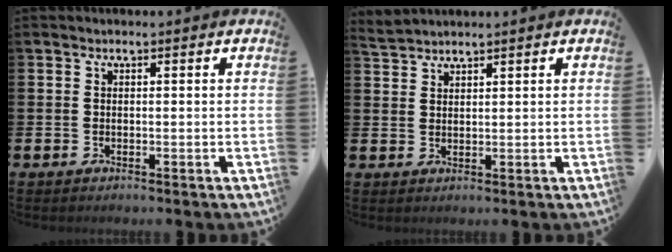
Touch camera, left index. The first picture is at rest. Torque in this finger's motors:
{"motor_torque": [0.97, -1.16, 0.18, 0.03]}